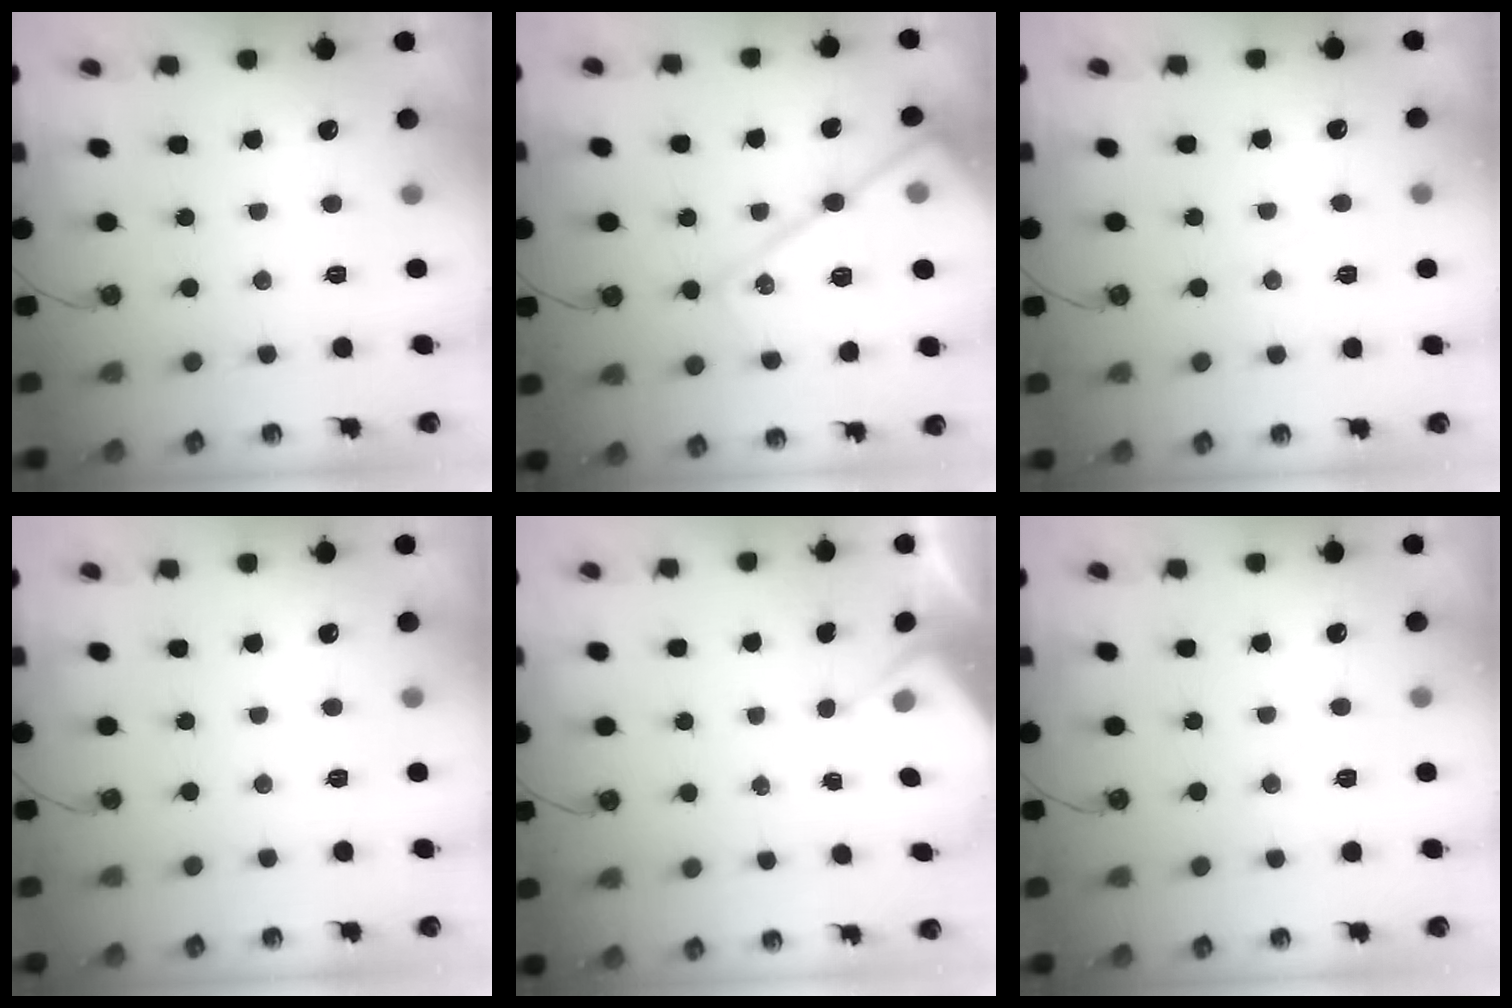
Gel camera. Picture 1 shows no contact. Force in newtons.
{"total": 18.3, "press": 18.3, "slide": 1.4}
{"total": 4.8, "press": 4.7, "slide": 0.7}
{"total": 2.1, "press": 2.1, "slide": 0.5}
{"total": 2.6, "press": 2.5, "slide": 0.5}
{"total": 5.1, "press": 5.0, "slide": 0.8}